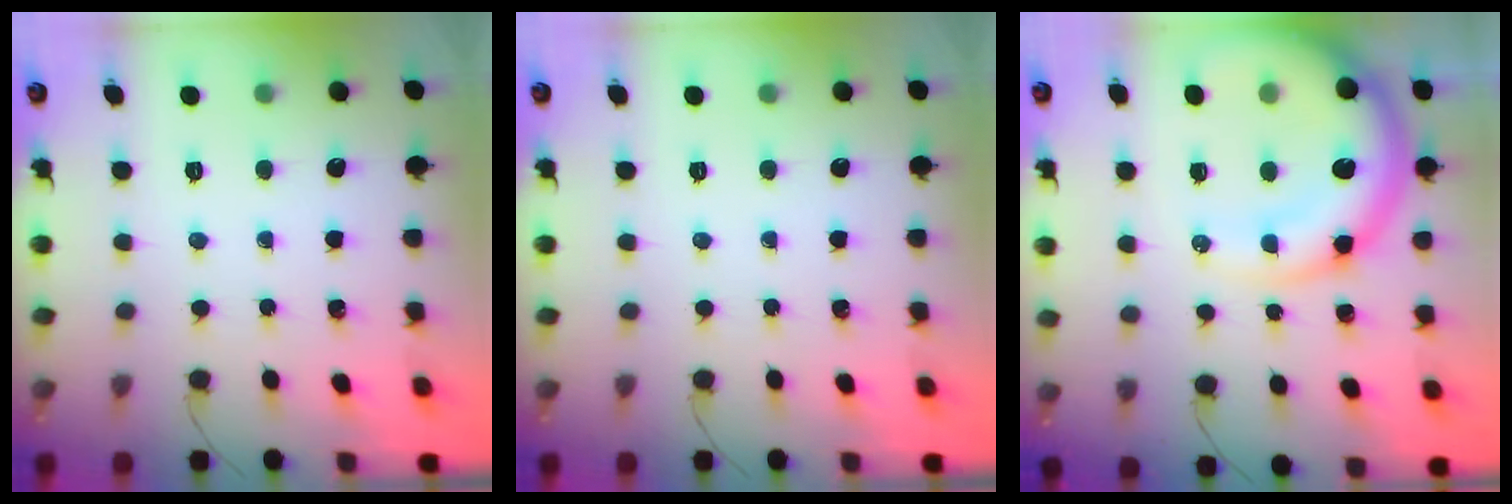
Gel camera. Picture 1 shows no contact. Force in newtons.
{"total": 0.0}
{"total": 16.5, "press": 16.1, "slide": 3.5}